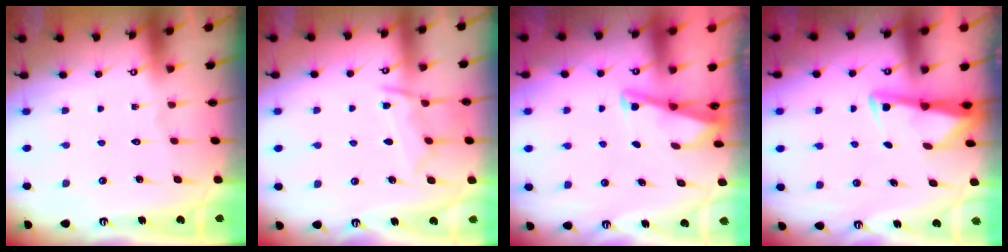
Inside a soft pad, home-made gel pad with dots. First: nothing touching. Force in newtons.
{"total": 9.3, "press": 9.3, "slide": 0.6}
{"total": 2.9, "press": 2.9, "slide": 0.3}
{"total": 3.0, "press": 3.0, "slide": 0.4}